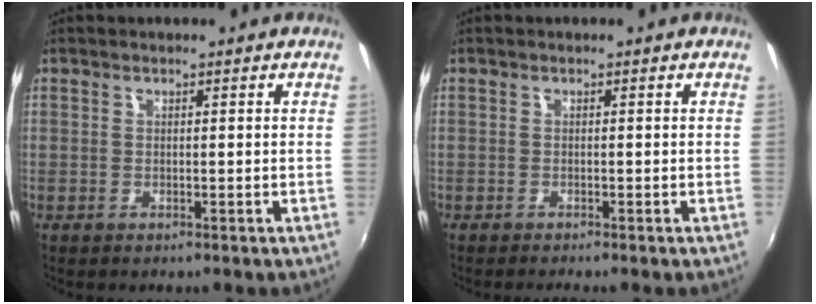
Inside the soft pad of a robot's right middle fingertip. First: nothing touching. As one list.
[{"total": 0.8, "force": [-0.8, -0.2, 0.3], "torque": [-0.002, -0.005, -0.015]}]